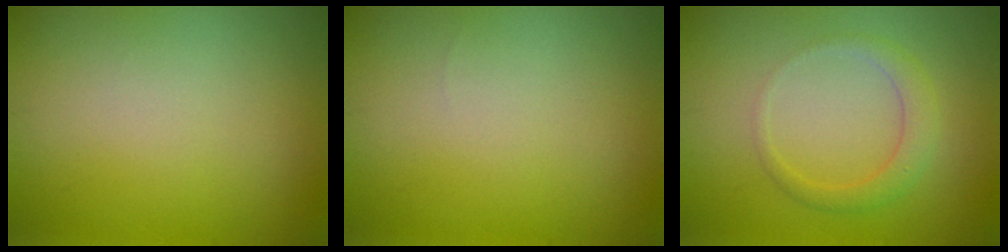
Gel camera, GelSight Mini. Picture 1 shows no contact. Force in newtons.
{"total": 0.0}
{"total": 2.2, "press": 2.2, "slide": 0.1}